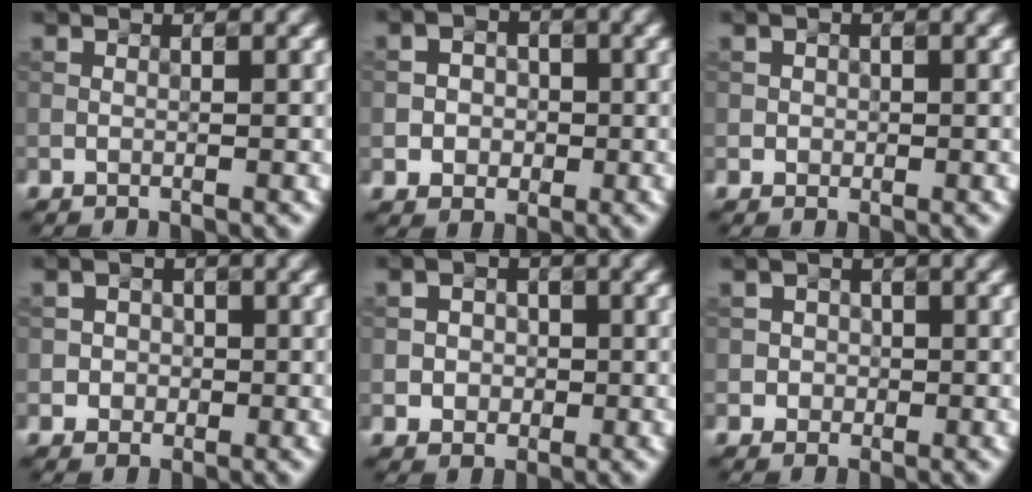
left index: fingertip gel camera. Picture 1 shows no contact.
{"total": 2.8, "force": [-0.3, 2.6, 1.1], "torque": [0.003, 0.002, -0.021]}
{"total": 0.9, "force": [0.1, 0.9, 0.1], "torque": [0.008, -0.003, -0.002]}
{"total": 2.0, "force": [-0.1, 1.9, 0.4], "torque": [0.015, 0.001, -0.016]}
{"total": 2.5, "force": [0.0, 2.3, 0.9], "torque": [0.009, 0.005, -0.017]}
{"total": 1.8, "force": [0.0, 1.8, 0.2], "torque": [0.018, 0.001, -0.012]}